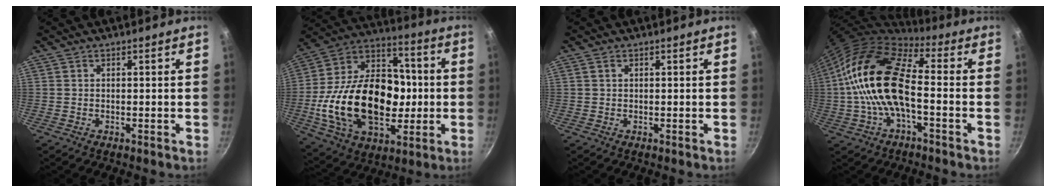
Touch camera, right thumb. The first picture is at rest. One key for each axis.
{"total": 29.5, "fx": -3.3, "fy": 19.7, "fz": 21.7, "tx": -0.353, "ty": 0.039, "tz": -0.053}
{"total": 0.6, "fx": 0.2, "fy": 0.4, "fz": 0.4, "tx": -0.009, "ty": 0.003, "tz": 0.005}
{"total": 16.8, "fx": -1.1, "fy": 7.7, "fz": 14.9, "tx": -0.268, "ty": 0.033, "tz": -0.035}